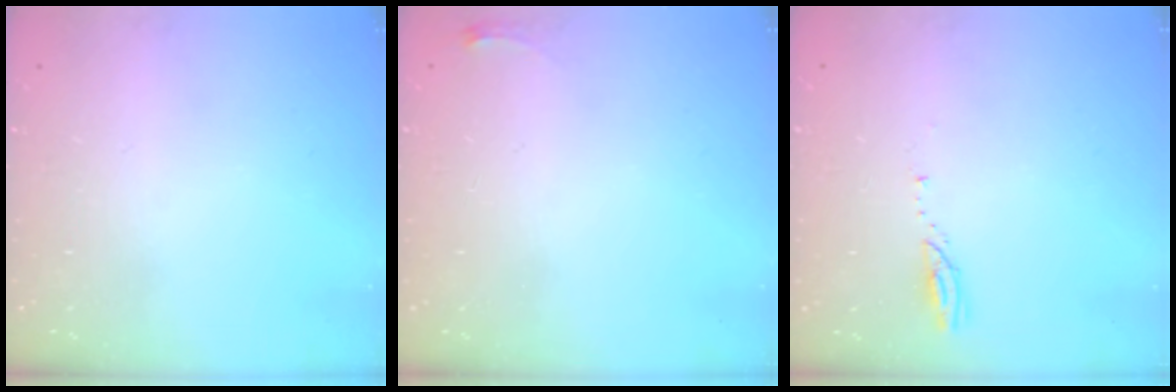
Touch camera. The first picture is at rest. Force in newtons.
{"total": 2.8, "press": 2.8, "slide": 0.4}
{"total": 3.2, "press": 3.2, "slide": 0.3}